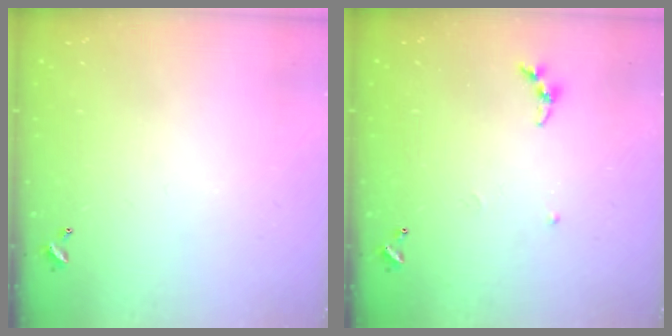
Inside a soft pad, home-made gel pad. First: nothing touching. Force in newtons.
{"total": 6.2, "press": 6.1, "slide": 0.7}